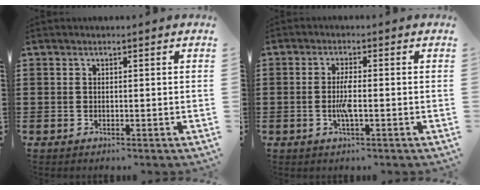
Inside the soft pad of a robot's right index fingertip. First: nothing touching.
{"total": 3.3, "force": [-0.7, 0.6, 3.2], "torque": [-0.072, -0.006, -0.017]}